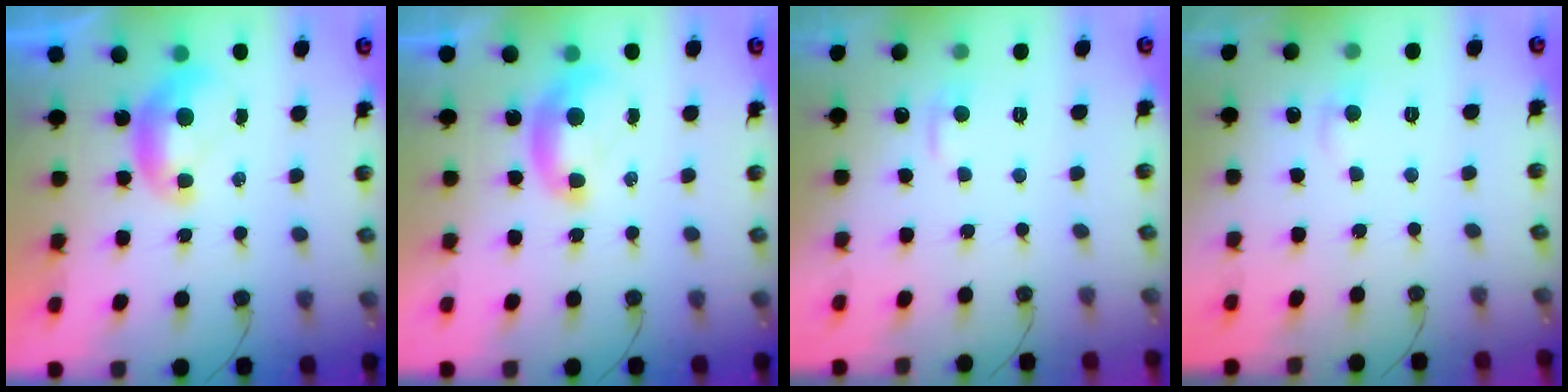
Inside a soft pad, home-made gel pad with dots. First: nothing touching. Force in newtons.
{"total": 1.7, "press": 1.6, "slide": 0.3}
{"total": 1.9, "press": 1.8, "slide": 0.6}
{"total": 1.2, "press": 0.8, "slide": 0.8}